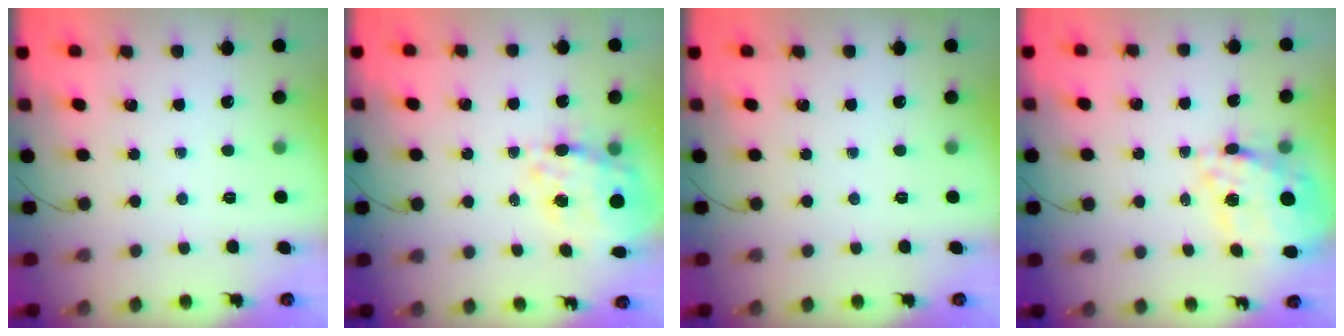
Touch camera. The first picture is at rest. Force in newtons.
{"total": 15.2, "press": 14.7, "slide": 3.9}
{"total": 0.0}
{"total": 20.2, "press": 19.8, "slide": 4.0}